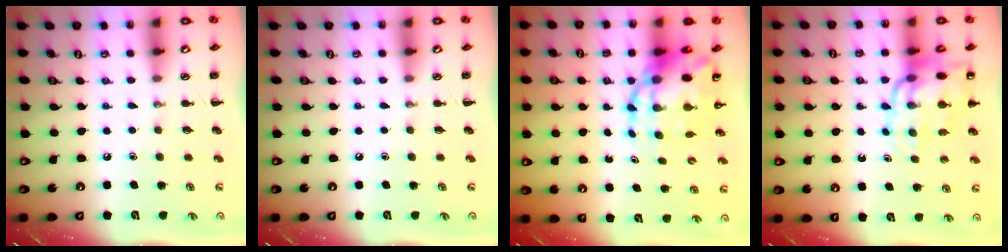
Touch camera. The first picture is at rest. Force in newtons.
{"total": 0.0}
{"total": 11.5, "press": 11.1, "slide": 2.9}
{"total": 13.6, "press": 13.2, "slide": 3.2}